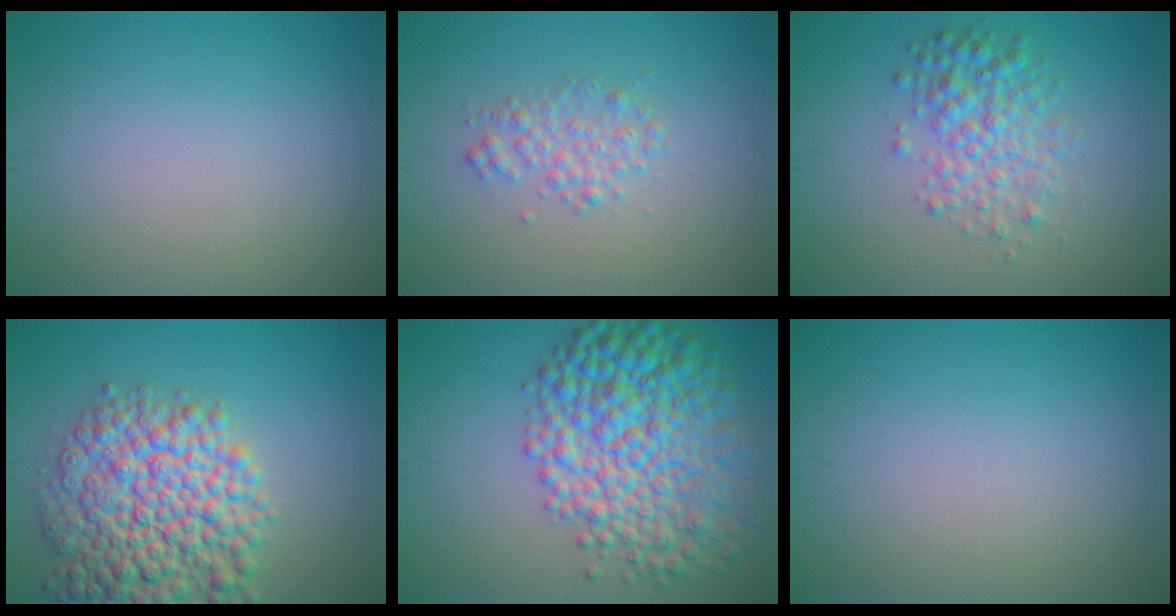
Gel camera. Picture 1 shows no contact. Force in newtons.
{"total": 2.0, "press": 2.0, "slide": 0.0}
{"total": 3.7, "press": 3.7, "slide": 0.1}
{"total": 9.7, "press": 9.7, "slide": 0.4}
{"total": 9.9, "press": 9.9, "slide": 0.1}
{"total": 0.0}